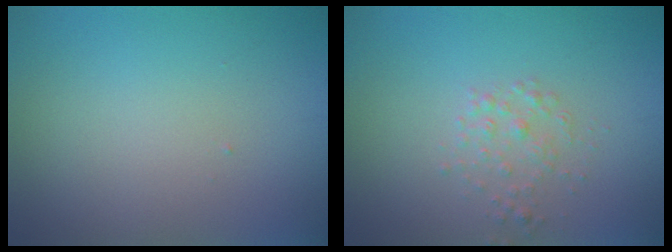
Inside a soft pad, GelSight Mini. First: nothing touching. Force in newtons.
{"total": 1.5, "press": 1.5, "slide": 0.0}